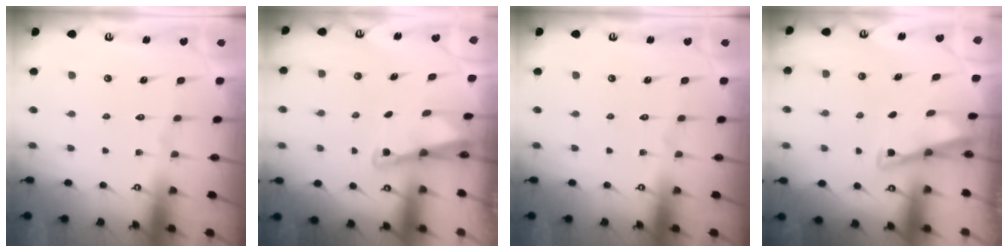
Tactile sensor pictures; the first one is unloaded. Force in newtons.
{"total": 2.2, "press": 2.2, "slide": 0.3}
{"total": 0.0}
{"total": 2.9, "press": 2.9, "slide": 0.4}